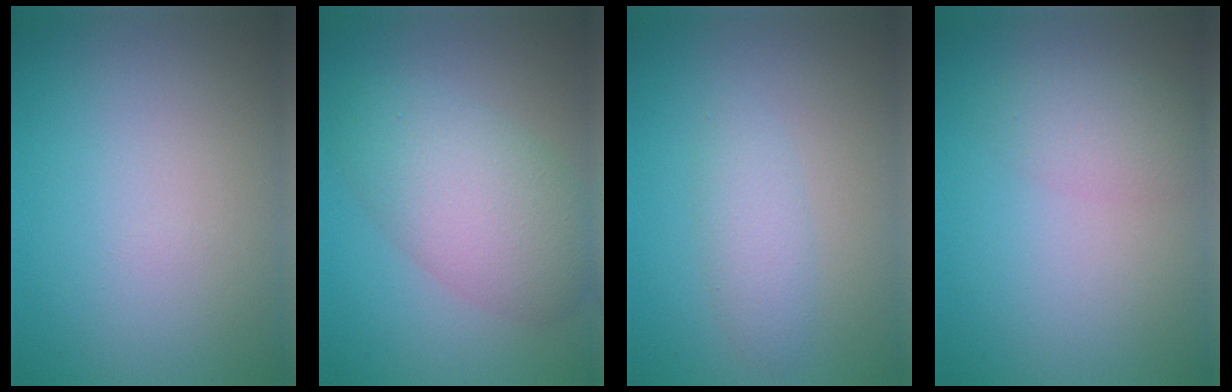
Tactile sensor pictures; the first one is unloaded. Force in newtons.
{"total": 6.6, "press": 6.6, "slide": 0.3}
{"total": 2.1, "press": 2.1, "slide": 0.1}
{"total": 2.3, "press": 2.3, "slide": 0.1}